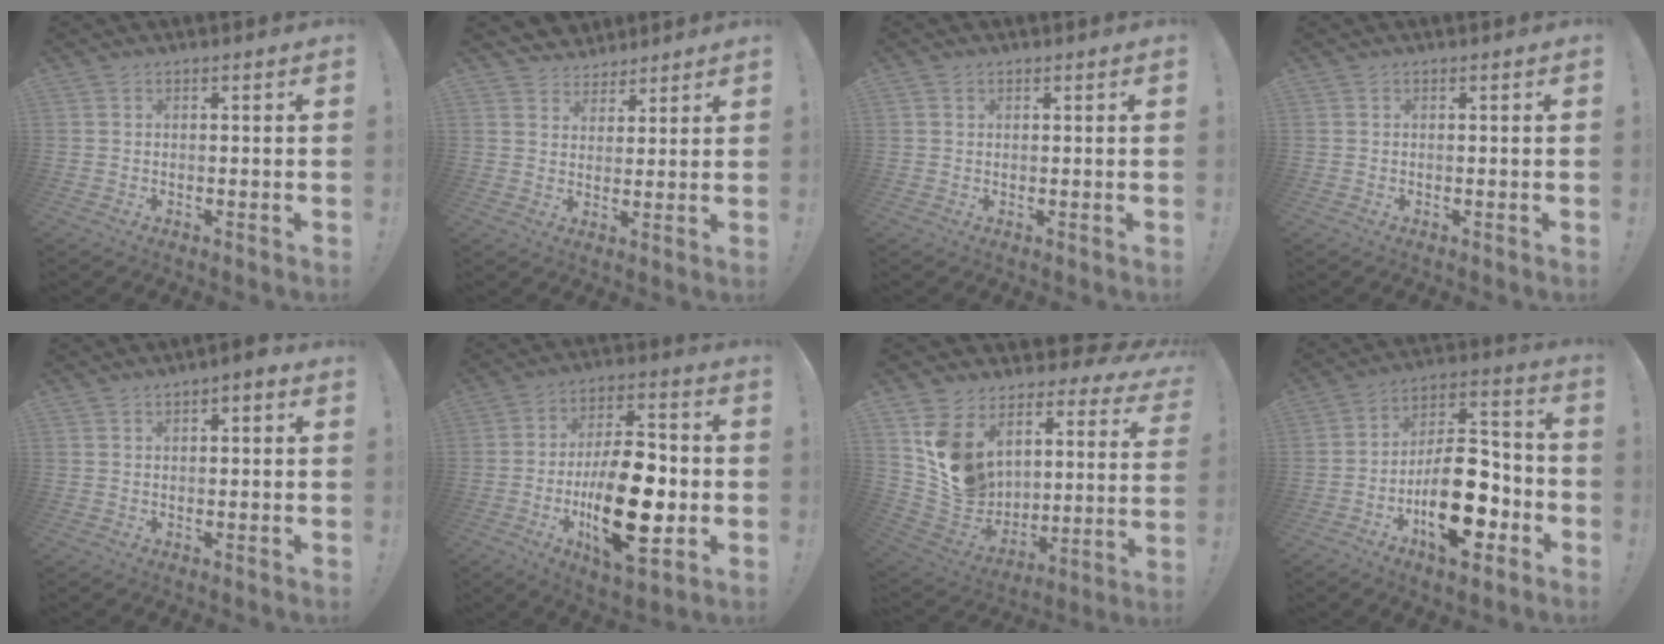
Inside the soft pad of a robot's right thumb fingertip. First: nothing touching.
{"total": 5.2, "force": [3.9, 3.4, -0.3], "torque": [0.000, -0.037, 0.077]}
{"total": 1.0, "force": [0.6, 0.7, 0.0], "torque": [0.003, 0.000, 0.012]}
{"total": 0.0}
{"total": 2.0, "force": [0.2, 0.9, 1.8], "torque": [-0.024, 0.004, 0.002]}
{"total": 22.9, "force": [-5.2, 10.8, 19.6], "torque": [-0.336, 0.015, -0.077]}
{"total": 13.5, "force": [5.1, 9.8, 7.7], "torque": [-0.127, -0.045, 0.103]}
{"total": 21.5, "force": [-8.4, 11.1, 16.4], "torque": [-0.255, 0.057, -0.126]}